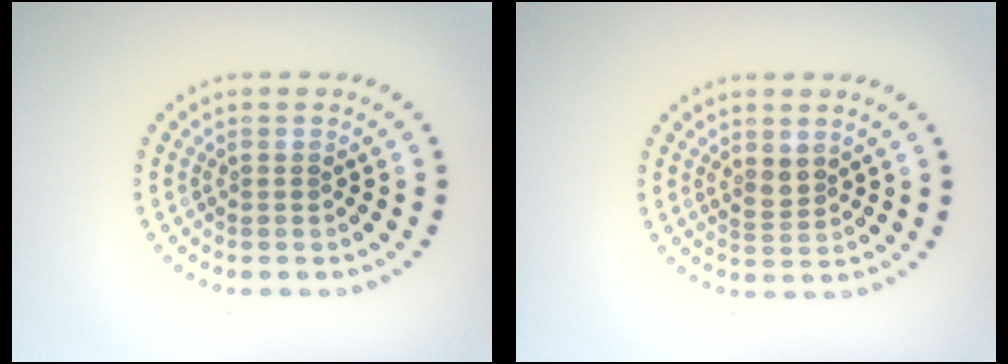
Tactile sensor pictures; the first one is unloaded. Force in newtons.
{"total": 1.7, "press": 1.4, "slide": 0.8}